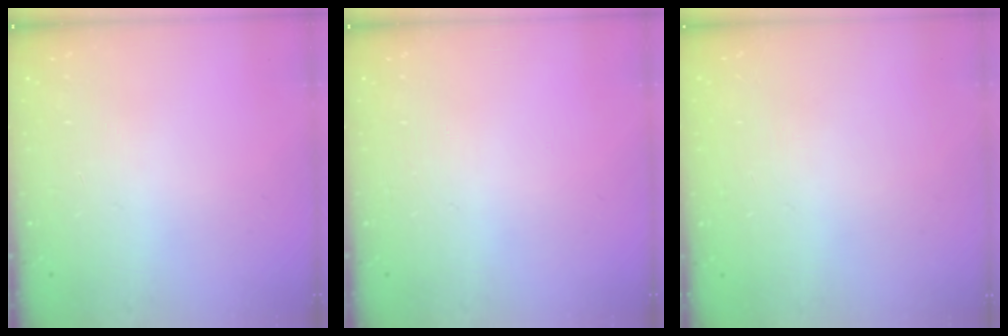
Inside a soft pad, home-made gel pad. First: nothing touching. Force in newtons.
{"total": 0.0}
{"total": 0.0}